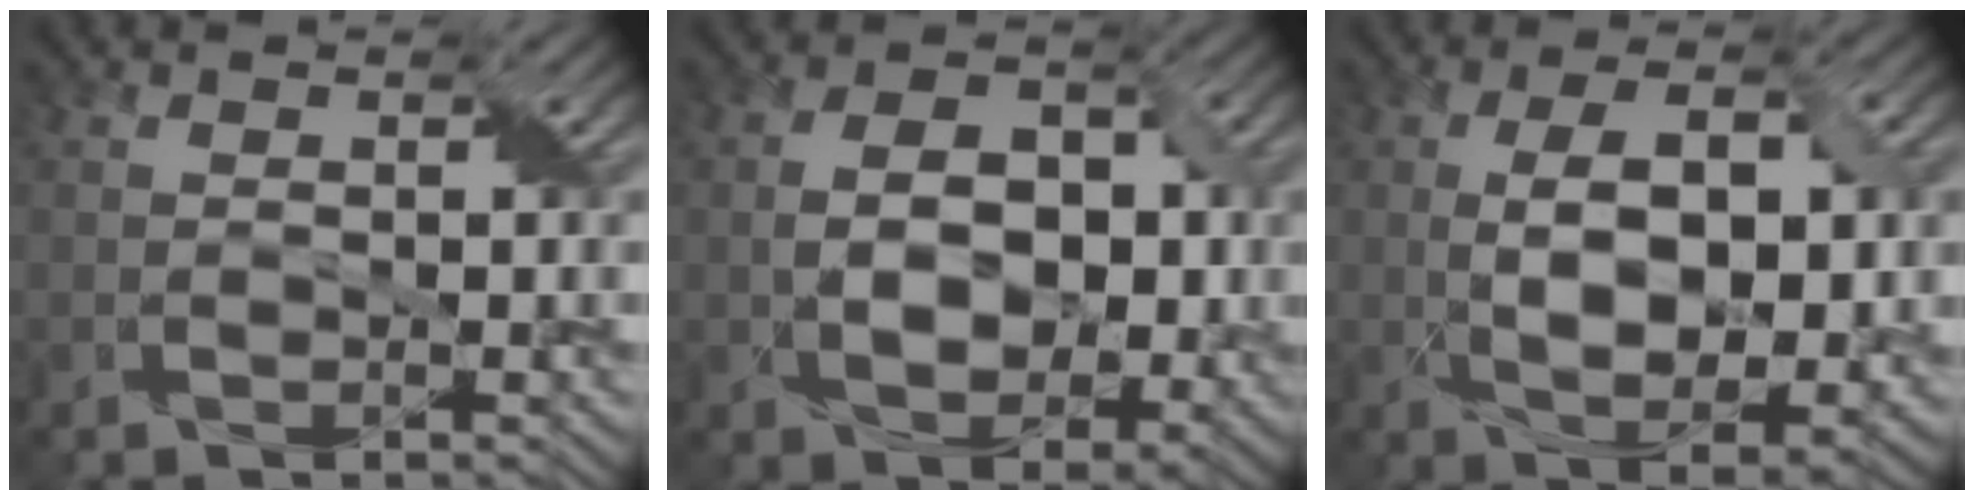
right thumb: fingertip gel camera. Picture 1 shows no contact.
{"total": 8.2, "force": [-0.4, 5.3, 6.2], "torque": [-0.106, 0.004, -0.008]}
{"total": 10.6, "force": [0.3, 4.8, 9.5], "torque": [-0.167, -0.003, 0.012]}